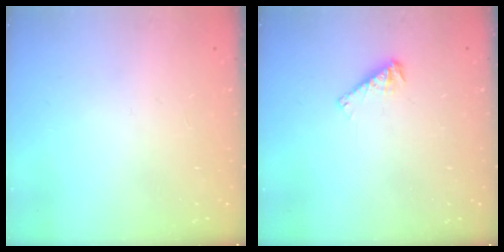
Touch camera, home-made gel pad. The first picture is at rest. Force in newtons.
{"total": 3.7, "press": 3.7, "slide": 0.5}